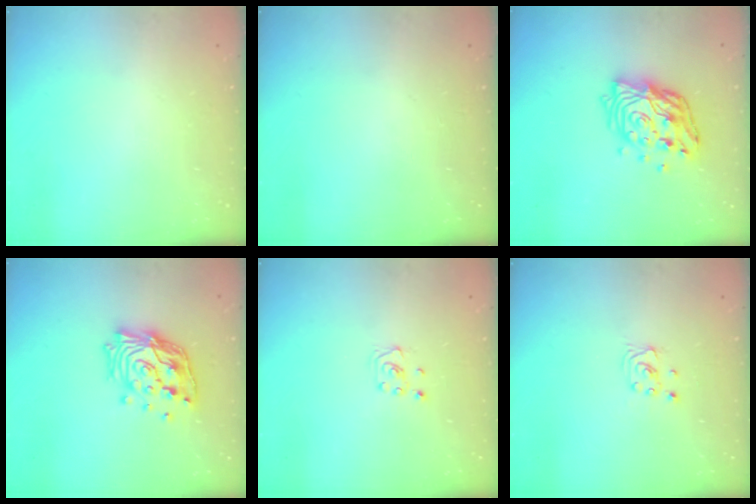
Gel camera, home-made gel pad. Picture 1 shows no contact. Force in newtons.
{"total": 0.0}
{"total": 15.5, "press": 15.4, "slide": 1.4}
{"total": 18.0, "press": 17.9, "slide": 2.4}
{"total": 3.0, "press": 2.9, "slide": 0.3}
{"total": 2.3, "press": 2.3, "slide": 0.2}